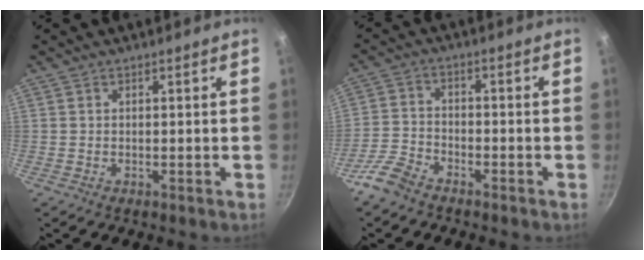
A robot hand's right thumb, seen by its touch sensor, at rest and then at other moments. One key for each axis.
{"total": 5.9, "fx": -4.5, "fy": 2.8, "fz": 2.5, "tx": -0.052, "ty": 0.031, "tz": -0.100}